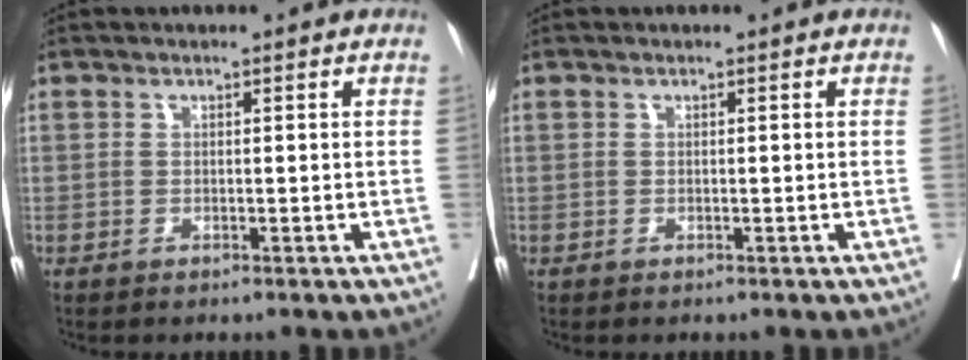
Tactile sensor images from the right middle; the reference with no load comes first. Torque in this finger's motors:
{"motor_torque": [0.00, 0.00, 0.00, 0.00]}